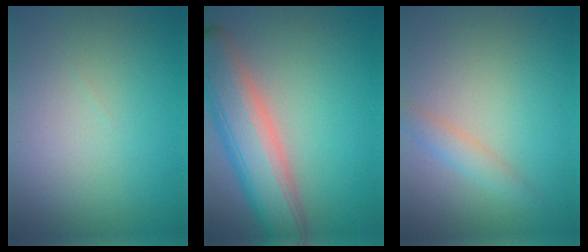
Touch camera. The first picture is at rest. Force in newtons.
{"total": 7.9, "press": 7.9, "slide": 0.6}
{"total": 1.7, "press": 1.7, "slide": 0.1}